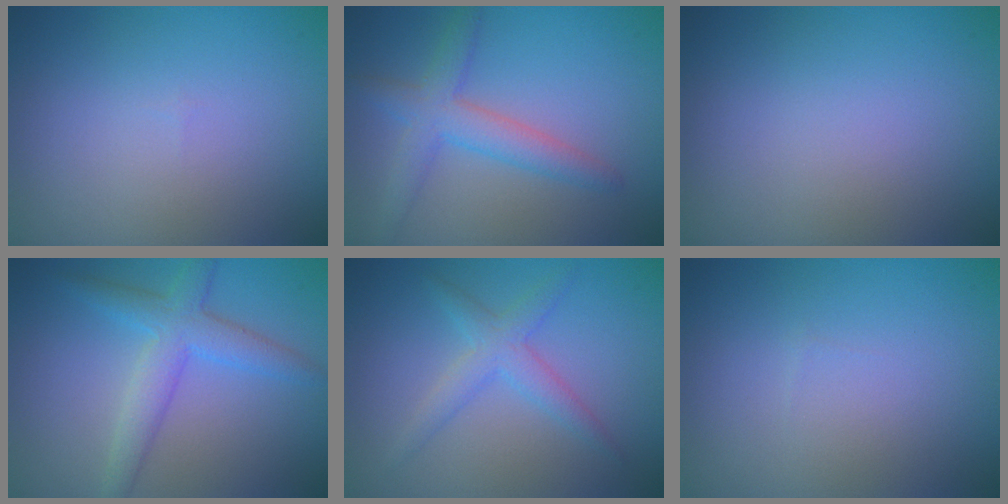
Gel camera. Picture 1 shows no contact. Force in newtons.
{"total": 3.6, "press": 3.6, "slide": 0.1}
{"total": 0.0}
{"total": 3.9, "press": 3.9, "slide": 0.1}
{"total": 2.6, "press": 2.6, "slide": 0.0}
{"total": 0.0}